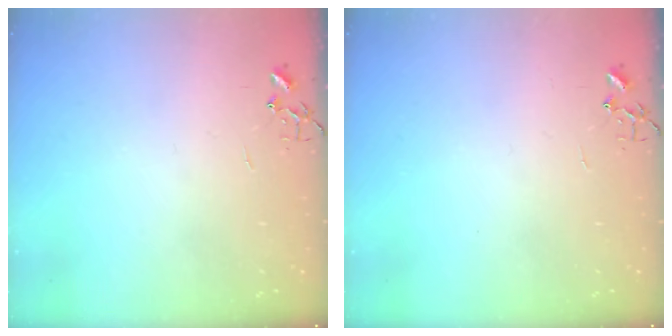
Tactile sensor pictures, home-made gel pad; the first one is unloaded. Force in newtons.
{"total": 0.0}